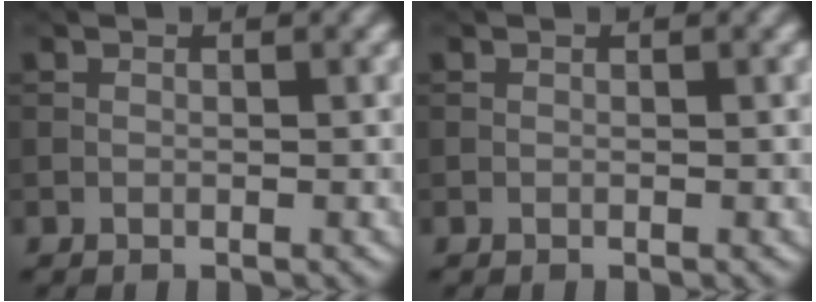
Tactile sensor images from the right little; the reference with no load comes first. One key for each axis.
{"total": 0.0}